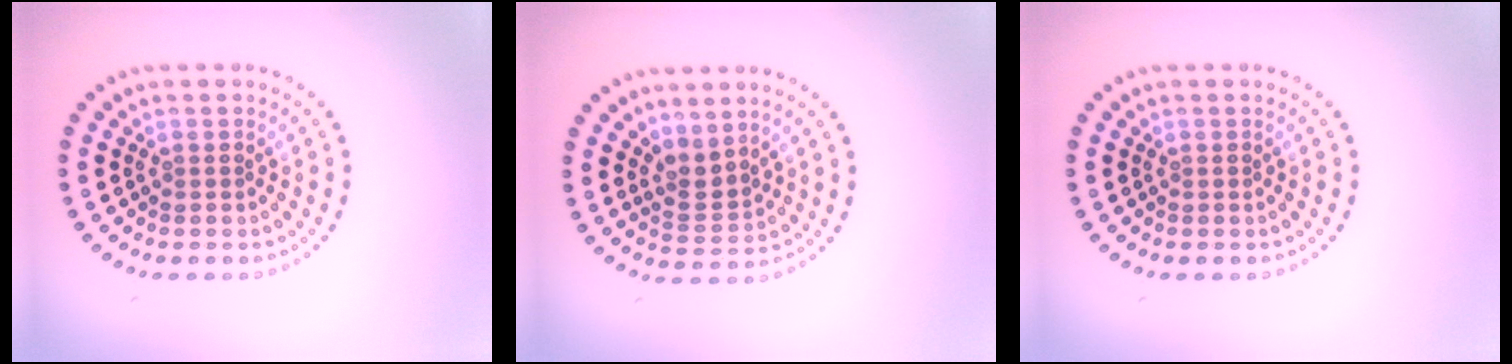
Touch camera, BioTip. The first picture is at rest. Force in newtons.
{"total": 2.3, "press": 1.5, "slide": 1.7}
{"total": 0.0}